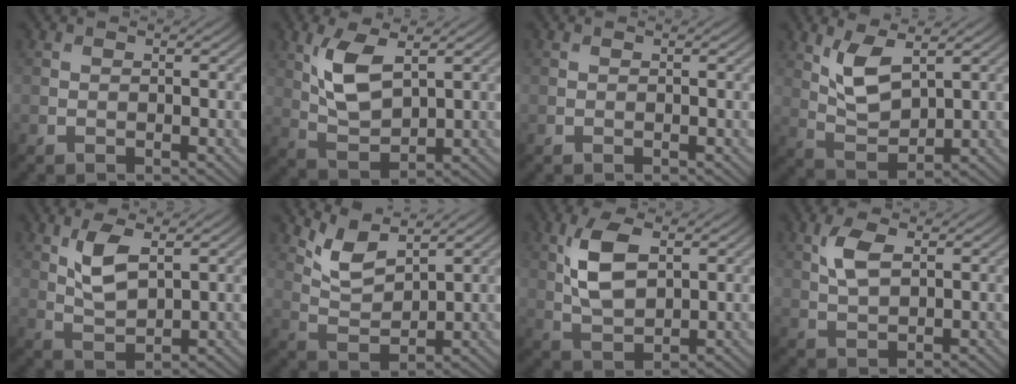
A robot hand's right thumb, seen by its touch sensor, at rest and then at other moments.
{"total": 7.2, "force": [2.6, 3.2, 5.9], "torque": [-0.132, -0.002, 0.055]}
{"total": 0.0}
{"total": 6.2, "force": [2.9, 2.6, 4.8], "torque": [-0.108, -0.007, 0.062]}
{"total": 5.2, "force": [2.1, 2.1, 4.2], "torque": [-0.099, -0.003, 0.043]}
{"total": 5.3, "force": [3.9, 1.7, 3.2], "torque": [-0.082, -0.008, 0.085]}
{"total": 7.2, "force": [2.1, 3.6, 5.9], "torque": [-0.131, 0.004, 0.043]}
{"total": 4.1, "force": [1.5, 1.9, 3.3], "torque": [-0.079, 0.005, 0.032]}